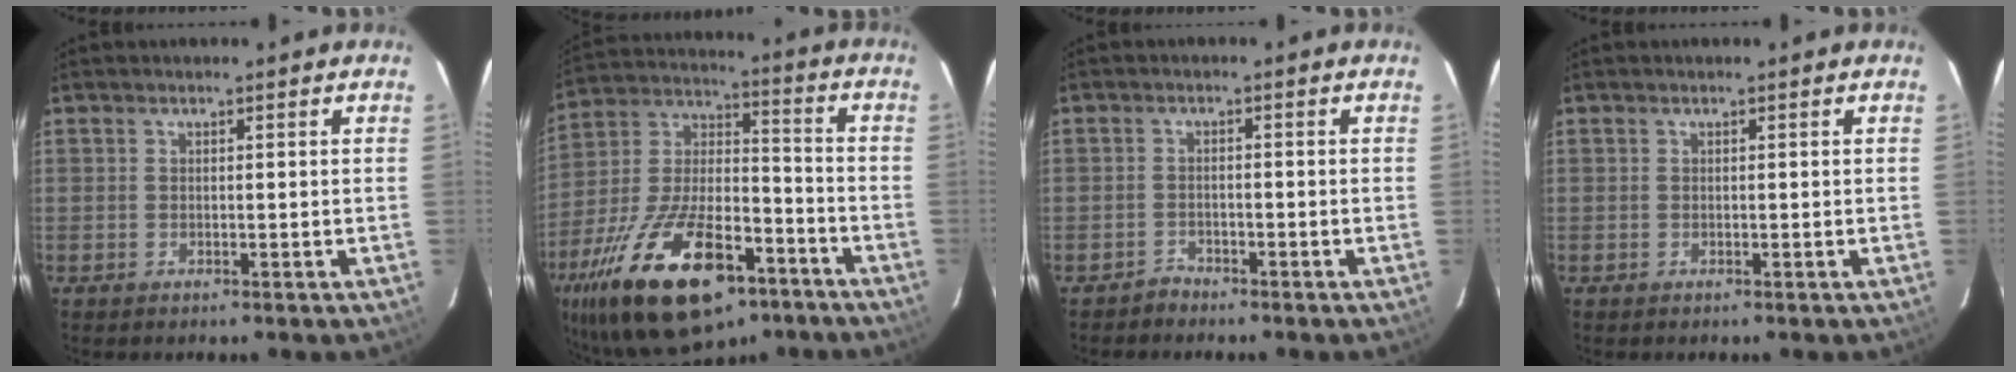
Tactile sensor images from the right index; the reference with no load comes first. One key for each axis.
{"total": 28.1, "fx": -15.8, "fy": 12.6, "fz": 19.6, "tx": -0.388, "ty": -0.014, "tz": -0.255}
{"total": 1.7, "fx": -1.6, "fy": 0.6, "fz": -0.3, "tx": 0.003, "ty": 0.007, "tz": -0.030}
{"total": 0.0}